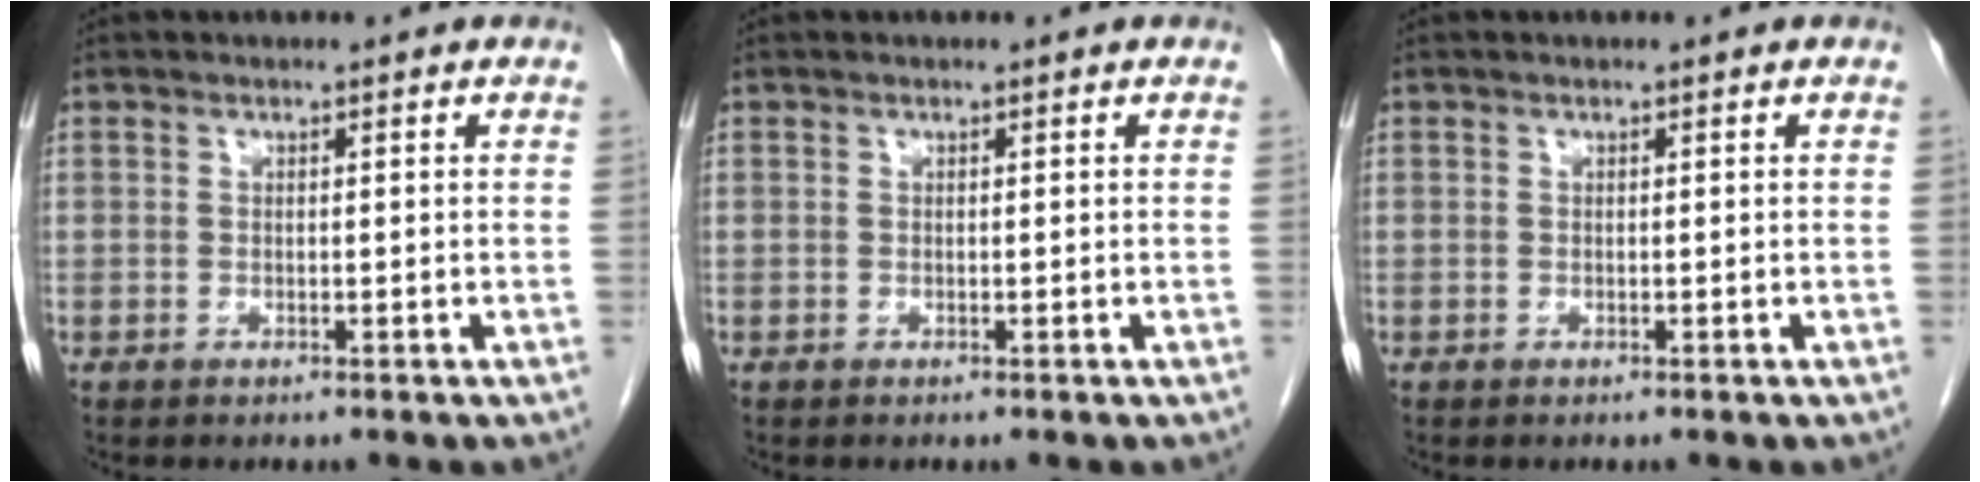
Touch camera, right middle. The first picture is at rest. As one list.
[{"total": 0.0}, {"total": 0.0}]